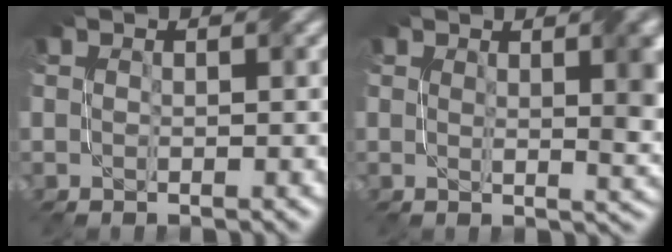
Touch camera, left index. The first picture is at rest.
{"total": 4.6, "force": [1.5, 1.3, 4.2], "torque": [-0.047, 0.000, 0.026]}